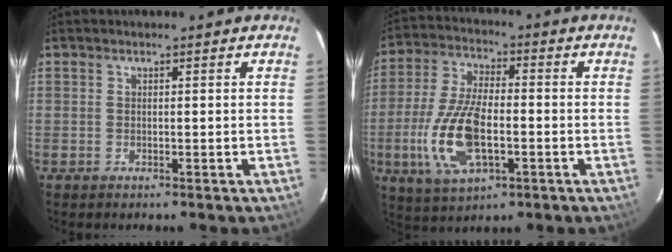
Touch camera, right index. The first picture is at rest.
{"total": 14.8, "force": [-3.7, 6.5, 12.8], "torque": [-0.275, -0.006, -0.066]}